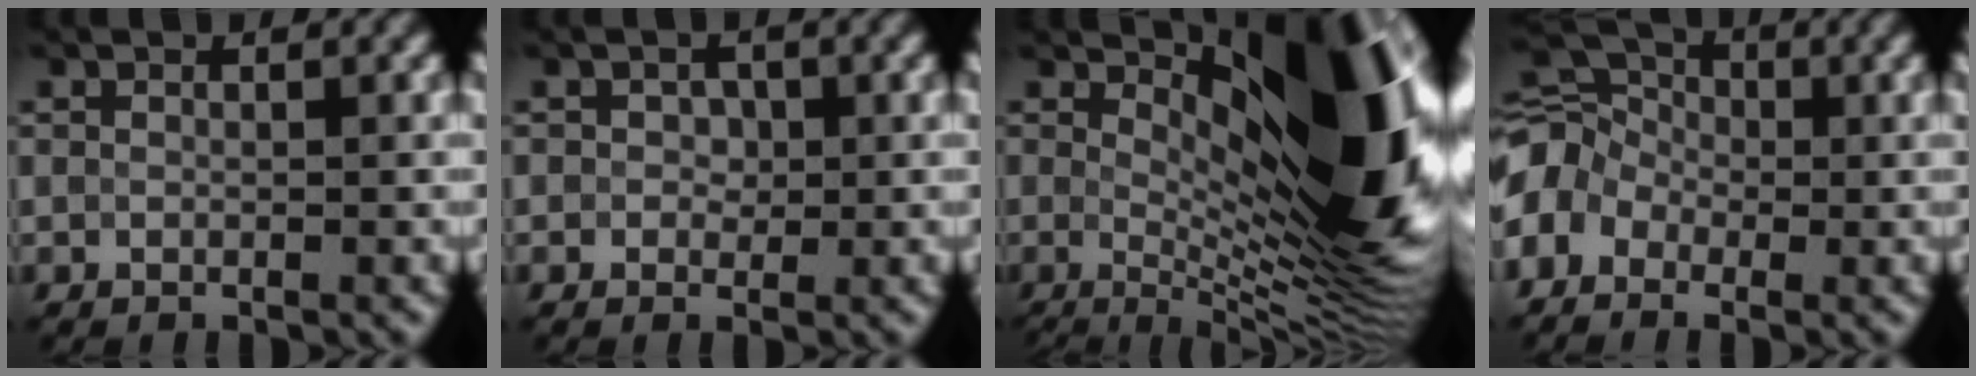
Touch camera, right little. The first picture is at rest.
{"total": 1.4, "force": [0.3, 1.3, 0.6], "torque": [0.007, 0.005, -0.006]}
{"total": 12.8, "force": [2.7, 3.9, 11.9], "torque": [-0.170, -0.001, 0.048]}
{"total": 5.8, "force": [-1.6, 4.3, 3.6], "torque": [-0.081, 0.018, -0.044]}